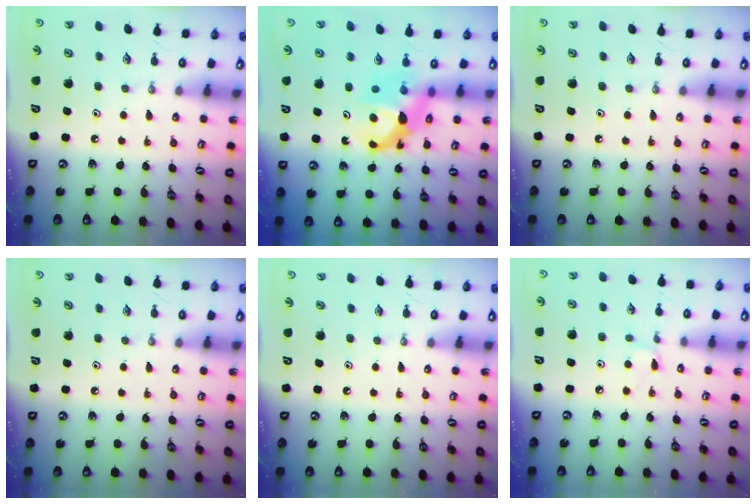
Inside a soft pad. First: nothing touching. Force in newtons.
{"total": 7.2, "press": 7.2, "slide": 0.1}
{"total": 0.0}
{"total": 0.0}
{"total": 0.0}
{"total": 4.3, "press": 4.3, "slide": 0.6}